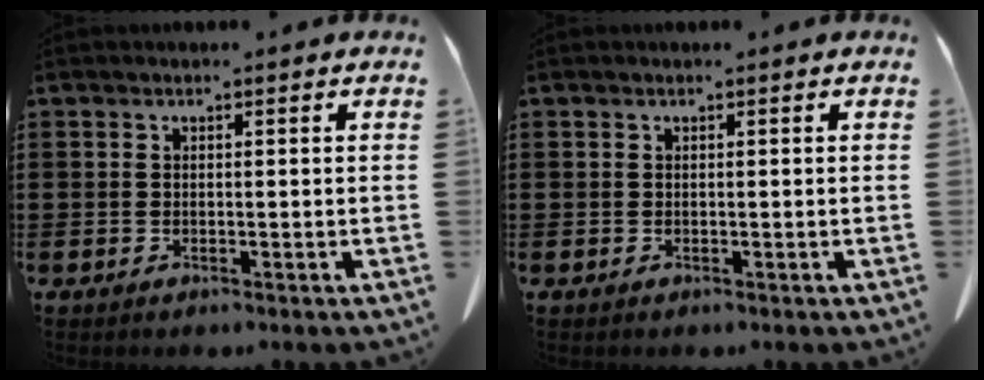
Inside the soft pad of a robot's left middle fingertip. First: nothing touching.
{"total": 0.0}